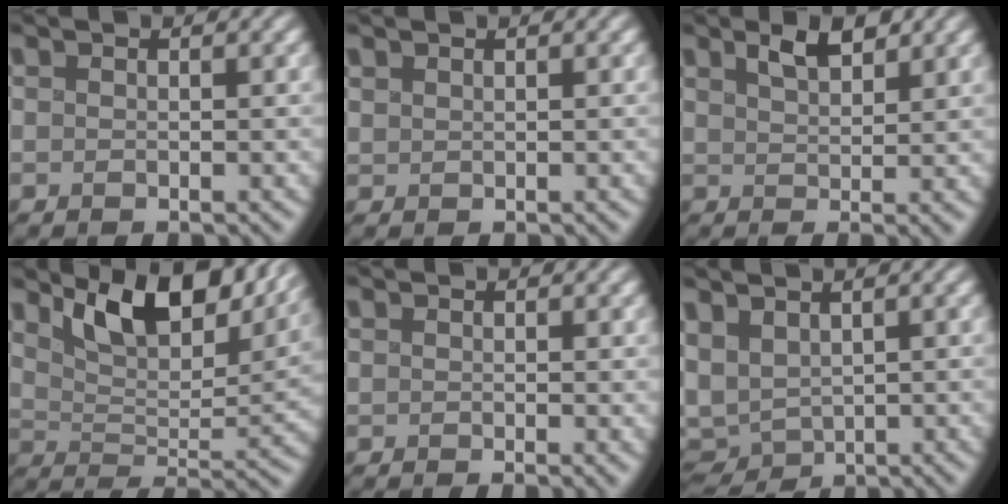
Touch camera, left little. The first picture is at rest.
{"total": 0.6, "force": [0.5, 0.2, 0.0], "torque": [-0.002, 0.002, 0.015]}
{"total": 2.4, "force": [1.5, 0.8, 1.7], "torque": [-0.024, -0.004, 0.027]}
{"total": 10.5, "force": [6.7, 4.2, 6.8], "torque": [-0.112, 0.000, 0.119]}
{"total": 0.8, "force": [0.1, 0.2, 0.7], "torque": [-0.009, -0.003, 0.003]}
{"total": 4.2, "force": [1.3, 2.6, 3.0], "torque": [-0.068, 0.007, 0.022]}